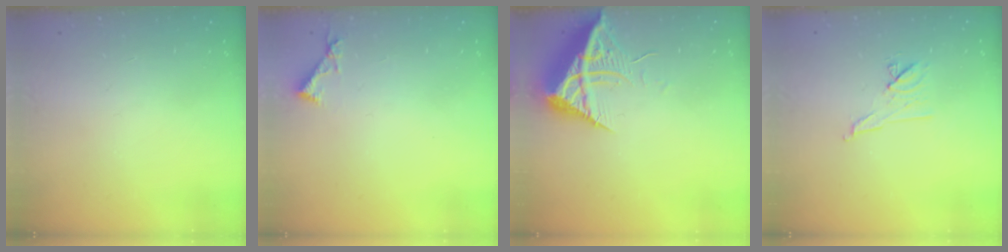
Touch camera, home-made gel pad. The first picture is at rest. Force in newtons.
{"total": 4.2, "press": 4.2, "slide": 0.4}
{"total": 13.1, "press": 13.1, "slide": 0.9}
{"total": 7.5, "press": 7.4, "slide": 1.3}